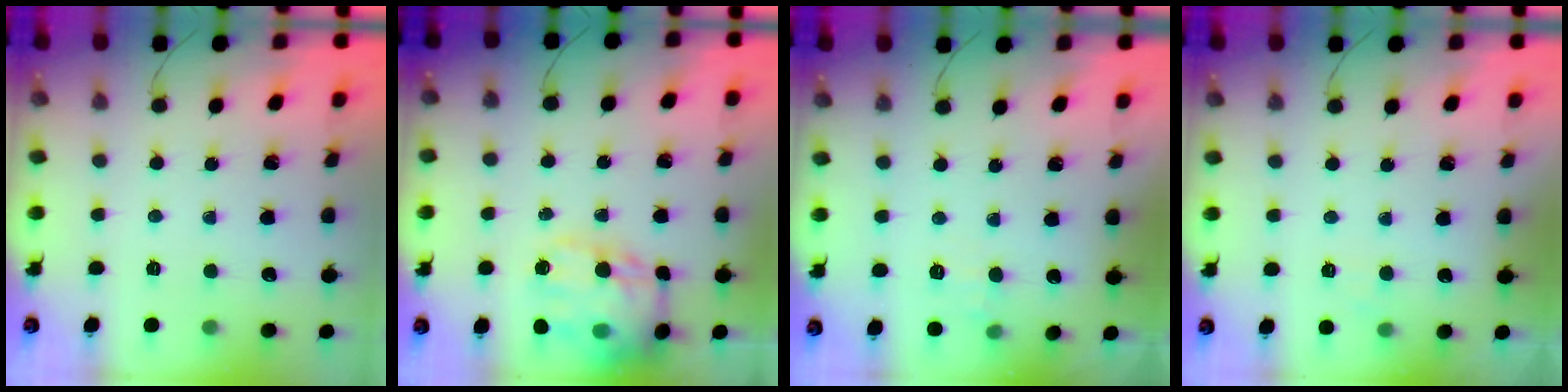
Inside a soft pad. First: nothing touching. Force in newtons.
{"total": 19.7, "press": 19.4, "slide": 3.6}
{"total": 4.3, "press": 3.9, "slide": 1.8}
{"total": 3.7, "press": 3.6, "slide": 1.1}